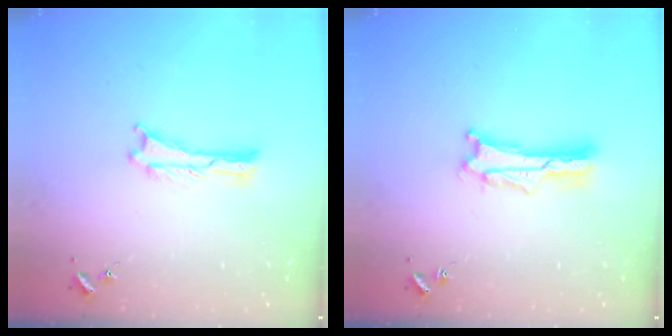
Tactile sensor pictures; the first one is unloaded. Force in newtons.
{"total": 2.0, "press": 2.0, "slide": 0.3}